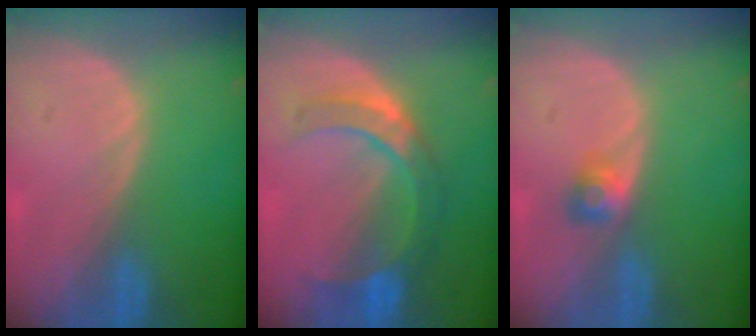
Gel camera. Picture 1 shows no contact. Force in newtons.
{"total": 7.1, "press": 7.0, "slide": 0.9}
{"total": 2.6, "press": 2.3, "slide": 1.1}